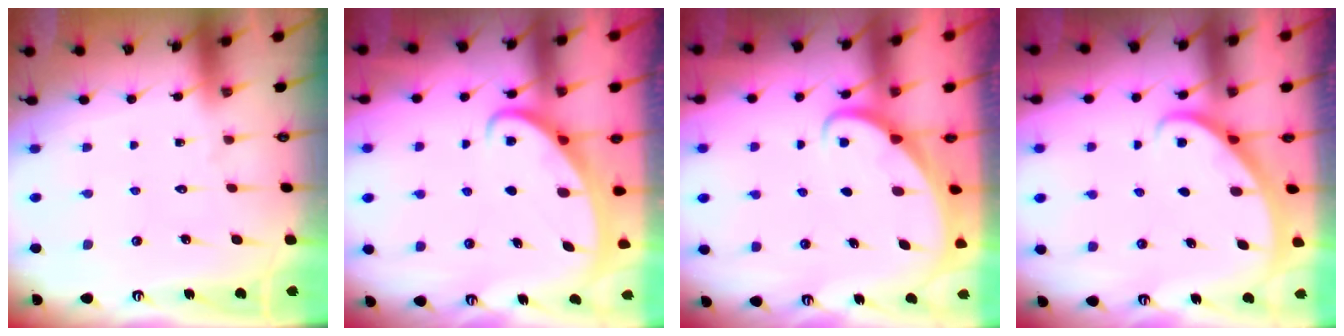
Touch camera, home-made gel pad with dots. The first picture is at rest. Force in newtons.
{"total": 2.6, "press": 2.6, "slide": 0.4}
{"total": 2.1, "press": 2.1, "slide": 0.2}
{"total": 2.3, "press": 2.3, "slide": 0.2}